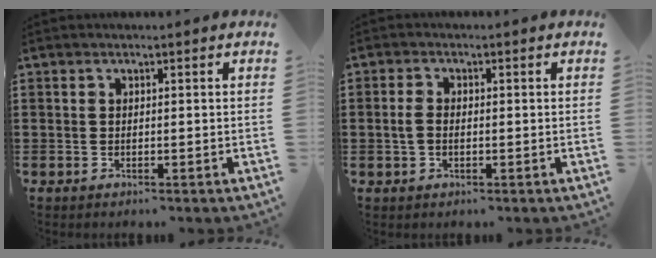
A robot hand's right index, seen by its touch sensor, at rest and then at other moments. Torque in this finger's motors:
{"motor_torque": [0.59, 0.13, 0.21, 0.02]}